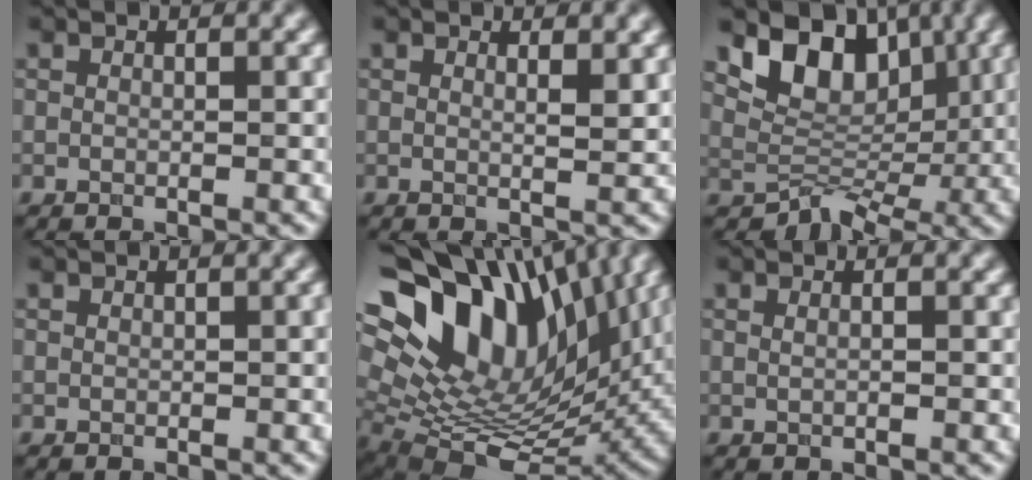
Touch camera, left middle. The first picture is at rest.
{"total": 1.9, "force": [1.0, 0.6, 1.5], "torque": [-0.010, 0.003, 0.015]}
{"total": 5.1, "force": [1.8, 3.6, 3.1], "torque": [-0.032, -0.004, 0.029]}
{"total": 0.0}
{"total": 18.2, "force": [9.0, 9.8, 12.4], "torque": [-0.217, 0.049, 0.156]}
{"total": 0.8, "force": [0.4, 0.4, 0.6], "torque": [0.001, -0.007, -0.001]}